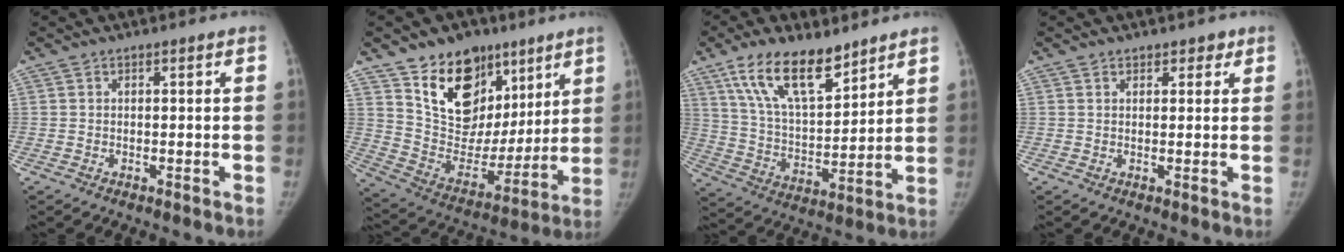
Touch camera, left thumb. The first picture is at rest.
{"total": 20.6, "force": [12.0, 13.9, 9.2], "torque": [-0.090, -0.053, 0.213]}
{"total": 16.2, "force": [10.7, 6.7, 10.1], "torque": [-0.147, -0.054, 0.205]}
{"total": 2.3, "force": [1.6, 1.5, 0.7], "torque": [0.015, -0.007, 0.017]}